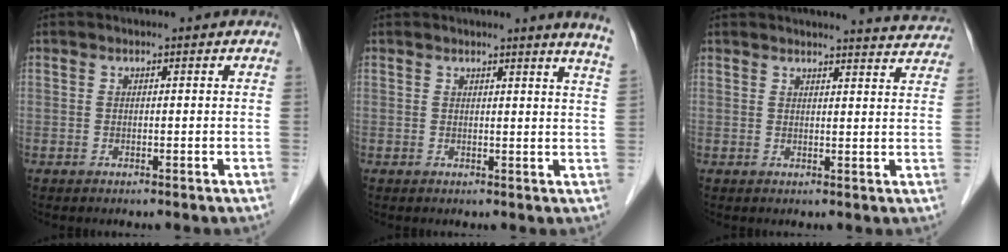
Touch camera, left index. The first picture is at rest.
{"total": 6.0, "force": [5.4, -1.1, 2.5], "torque": [-0.025, -0.044, 0.034]}
{"total": 9.3, "force": [9.2, 0.1, 1.3], "torque": [-0.009, -0.026, 0.086]}